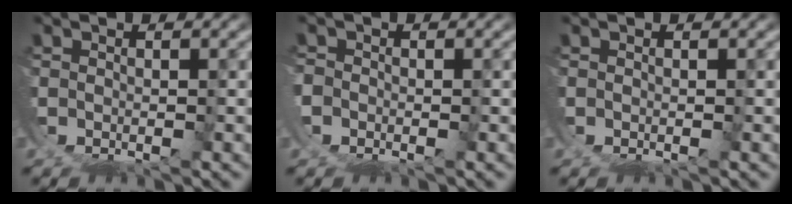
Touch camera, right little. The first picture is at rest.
{"total": 1.2, "force": [-0.6, 1.0, 0.1], "torque": [-0.008, -0.008, -0.011]}
{"total": 0.0}